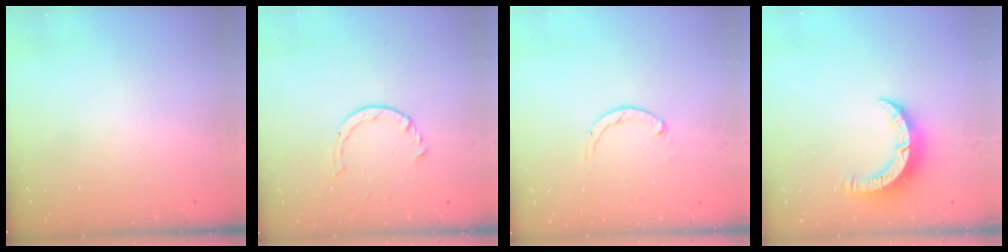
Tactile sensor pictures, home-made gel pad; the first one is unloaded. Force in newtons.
{"total": 3.0, "press": 2.9, "slide": 0.3}
{"total": 1.8, "press": 1.7, "slide": 0.5}
{"total": 8.2, "press": 8.2, "slide": 0.2}